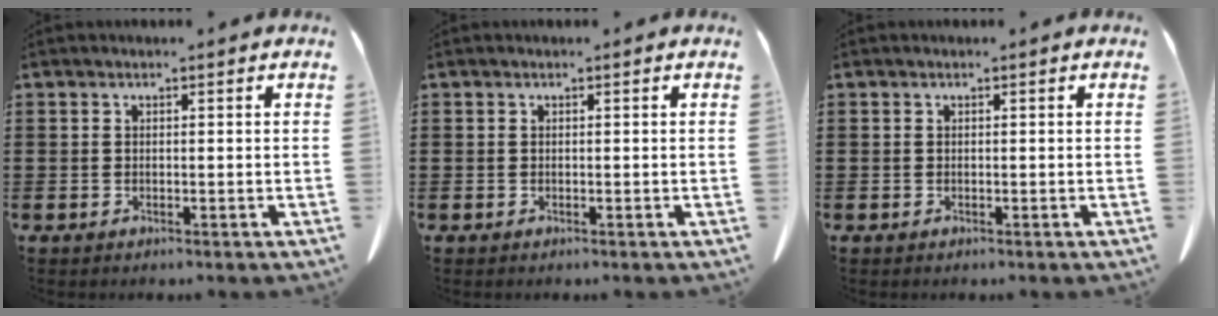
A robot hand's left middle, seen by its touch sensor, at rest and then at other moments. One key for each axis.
{"total": 0.0}
{"total": 0.0}